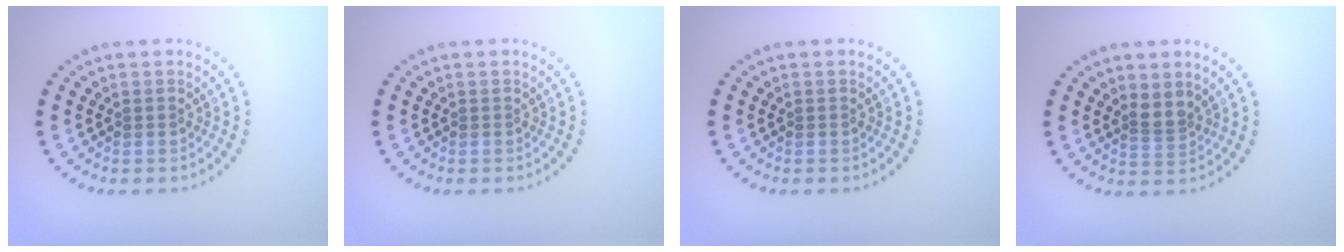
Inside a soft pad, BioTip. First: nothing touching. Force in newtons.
{"total": 0.0}
{"total": 0.0}
{"total": 2.0, "press": 1.5, "slide": 1.3}